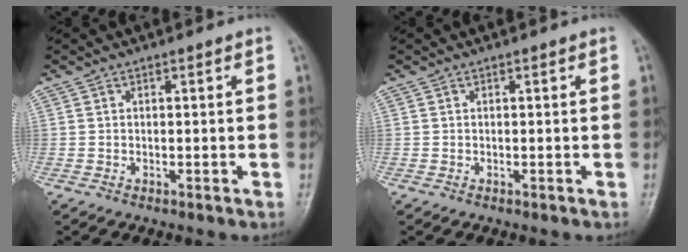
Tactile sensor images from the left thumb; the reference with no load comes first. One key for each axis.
{"total": 0.0}